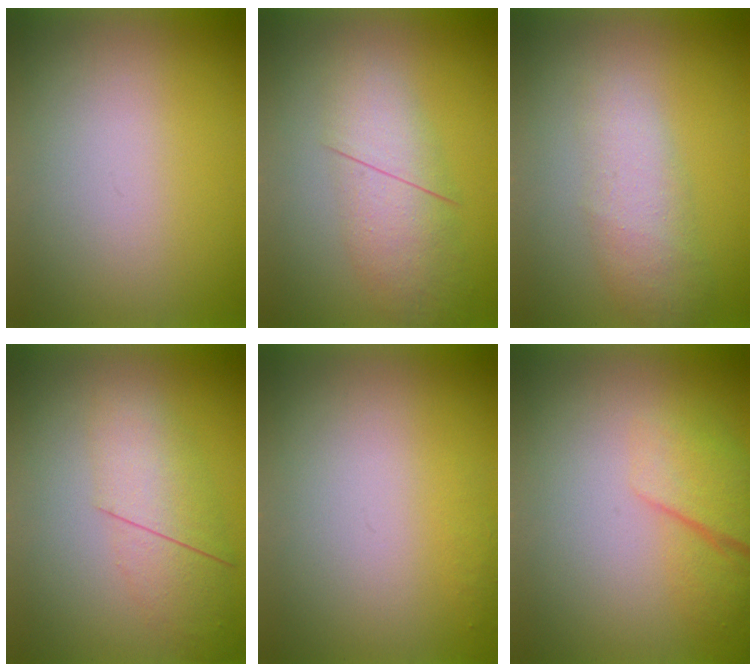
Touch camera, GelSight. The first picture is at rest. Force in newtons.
{"total": 2.8}
{"total": 2.3}
{"total": 2.4}
{"total": 1.0}
{"total": 2.6}